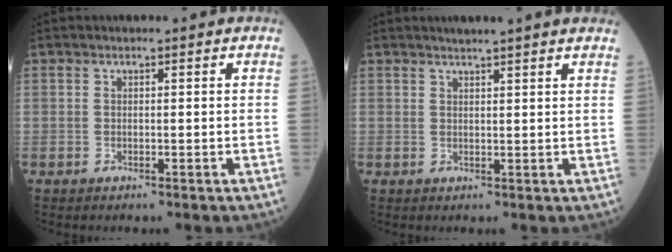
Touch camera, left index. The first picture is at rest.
{"total": 7.5, "force": [6.6, 0.0, 3.4], "torque": [-0.047, 0.021, 0.074]}